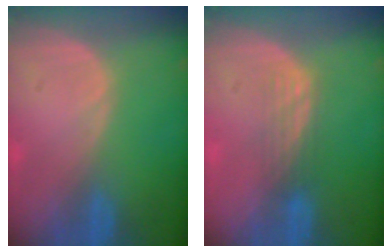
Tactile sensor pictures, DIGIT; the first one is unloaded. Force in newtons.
{"total": 2.9, "press": 2.5, "slide": 1.5}